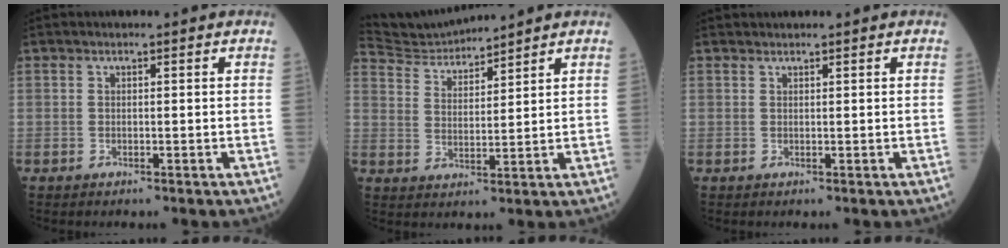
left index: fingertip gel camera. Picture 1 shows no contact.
{"total": 6.8, "force": [6.8, -0.6, -0.2], "torque": [-0.012, 0.020, 0.142]}
{"total": 0.8, "force": [0.8, 0.0, 0.1], "torque": [-0.003, 0.013, 0.018]}